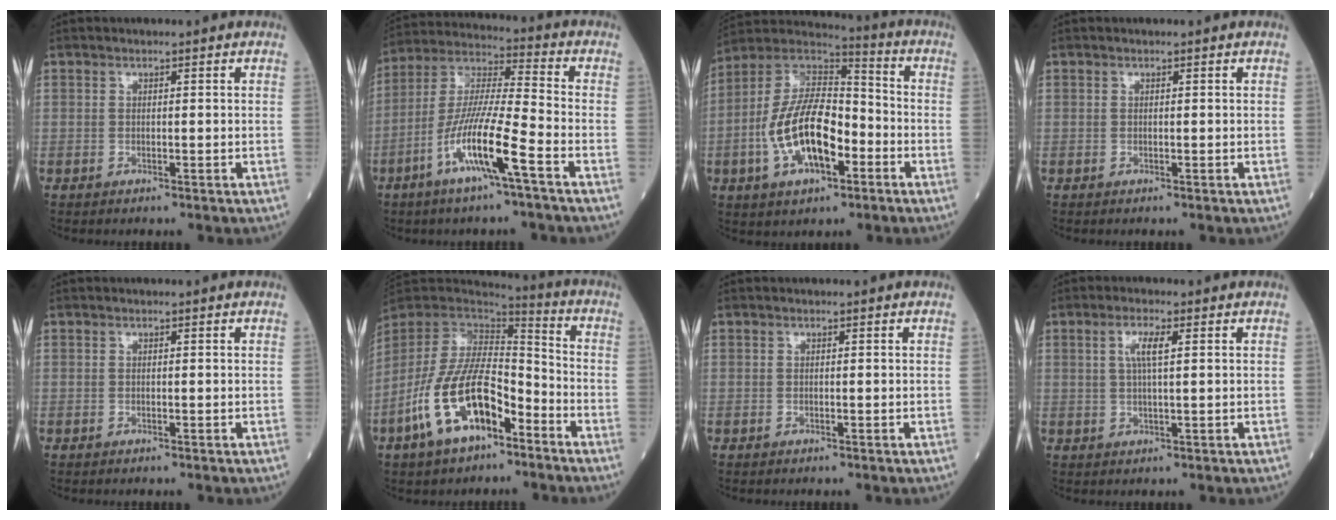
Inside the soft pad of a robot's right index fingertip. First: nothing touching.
{"total": 12.9, "force": [-5.9, 0.4, 11.5], "torque": [-0.233, -0.006, -0.117]}
{"total": 16.2, "force": [-4.4, 6.9, 13.9], "torque": [-0.277, 0.020, -0.079]}
{"total": 0.0}
{"total": 0.0}
{"total": 15.3, "force": [-7.6, 6.5, 11.6], "torque": [-0.241, 0.003, -0.141]}
{"total": 0.0}
{"total": 3.5, "force": [1.1, 0.4, 3.3], "torque": [-0.068, 0.003, 0.020]}